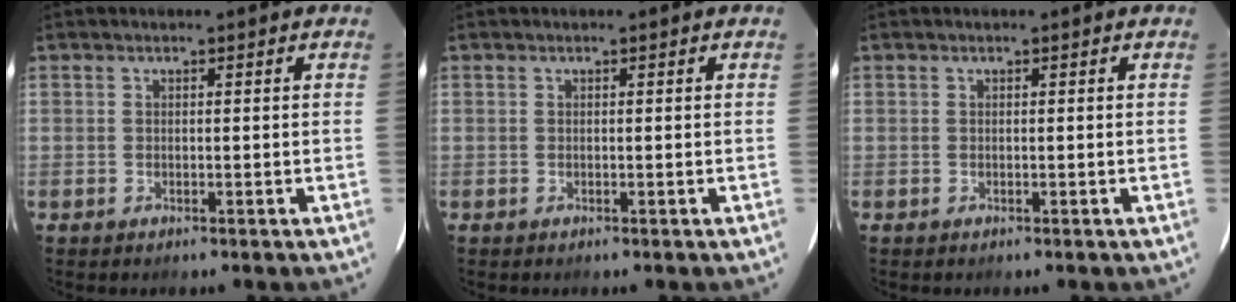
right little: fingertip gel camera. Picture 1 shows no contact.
{"total": 0.0}
{"total": 0.0}